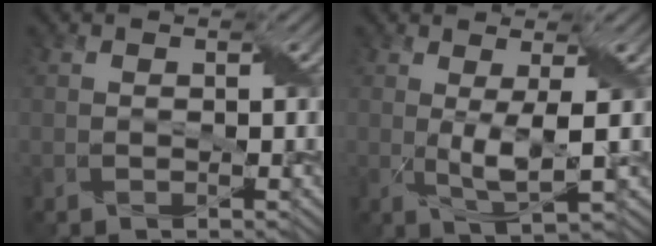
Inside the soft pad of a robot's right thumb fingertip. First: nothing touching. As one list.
[{"total": 4.9, "force": [0.1, 0.9, 4.8], "torque": [-0.099, 0.001, 0.006]}]